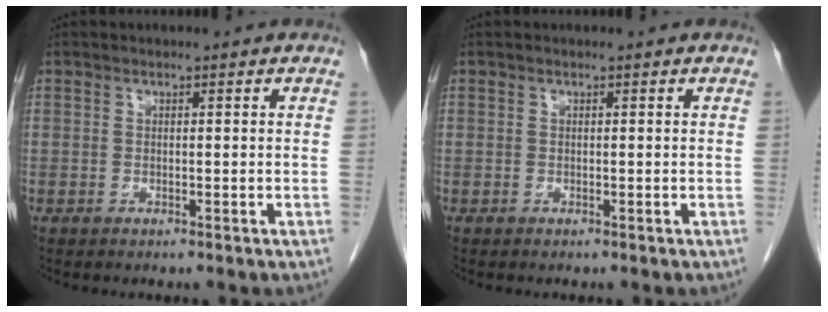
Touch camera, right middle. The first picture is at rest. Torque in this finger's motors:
{"motor_torque": [0.11, -0.06, 0.02, 0.00]}